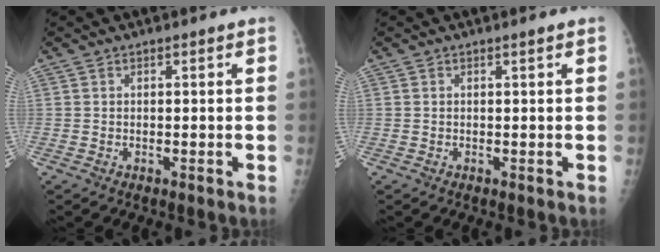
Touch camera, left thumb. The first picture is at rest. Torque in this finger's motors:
{"motor_torque": [0.06, -0.02, -0.02, -0.05, 0.00]}